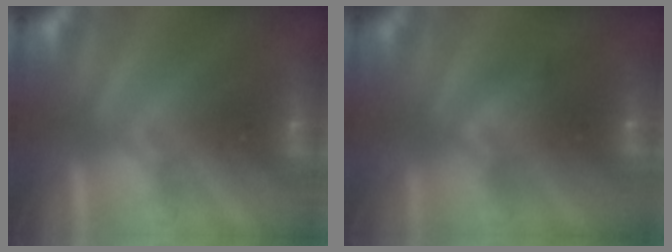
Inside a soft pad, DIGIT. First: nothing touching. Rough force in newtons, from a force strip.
{"total": 8.3}